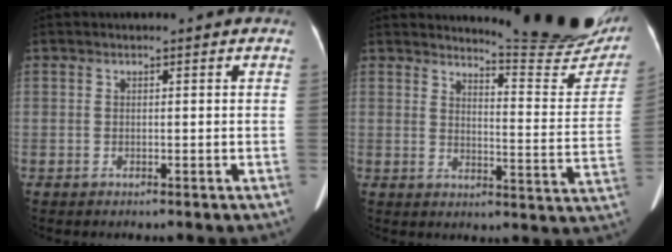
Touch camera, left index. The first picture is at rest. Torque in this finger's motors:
{"motor_torque": [0.16, -0.44, 0.00, -0.01]}